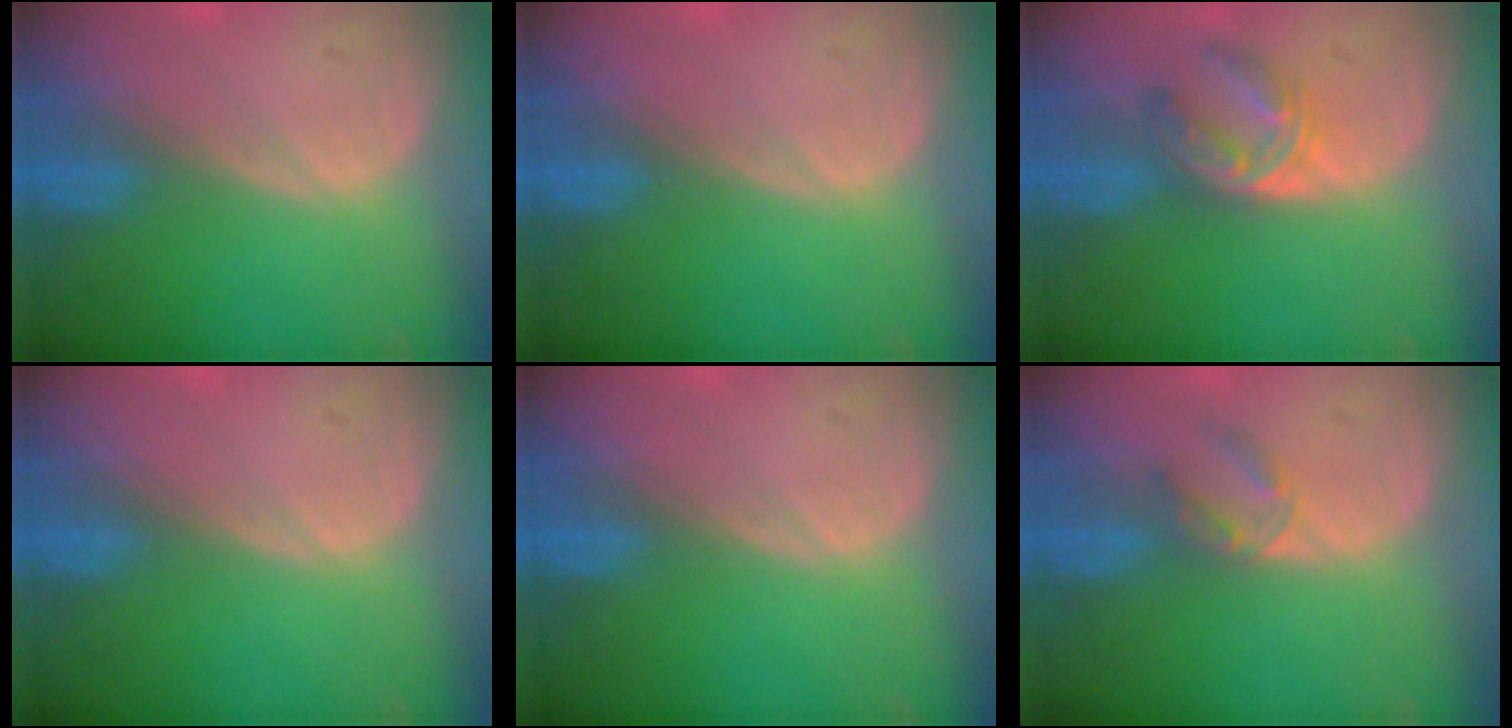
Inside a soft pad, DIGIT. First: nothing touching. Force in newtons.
{"total": 0.0}
{"total": 6.0, "press": 5.0, "slide": 3.3}
{"total": 0.0}
{"total": 0.0}
{"total": 2.9, "press": 2.7, "slide": 1.0}